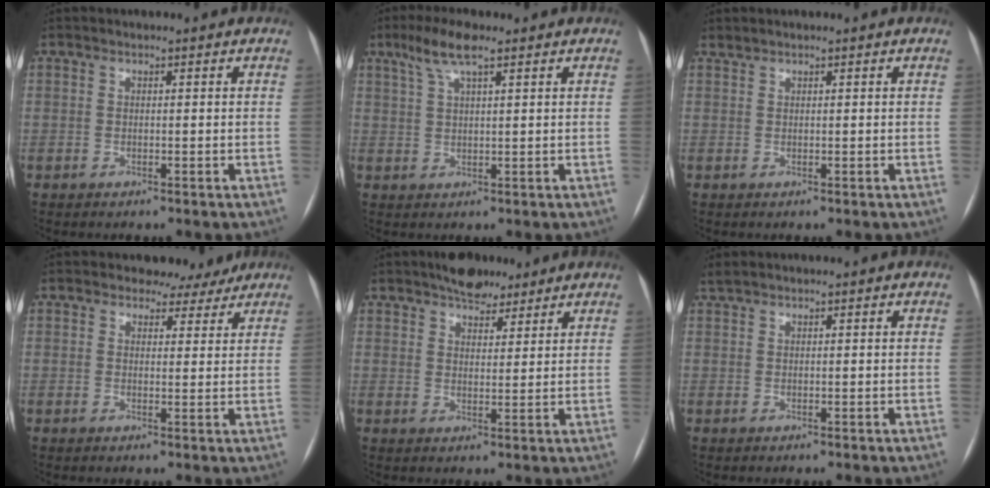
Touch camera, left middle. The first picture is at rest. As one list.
[{"total": 5.4, "force": [3.5, 0.7, 4.1], "torque": [-0.090, 0.016, 0.068]}, {"total": 0.5, "force": [0.5, 0.0, 0.0], "torque": [-0.005, 0.008, 0.014]}, {"total": 4.2, "force": [3.6, 2.1, 0.4], "torque": [0.000, 0.000, 0.035]}, {"total": 5.6, "force": [4.5, 2.6, 2.3], "torque": [-0.036, 0.010, 0.074]}, {"total": 0.9, "force": [0.9, 0.0, 0.3], "torque": [-0.013, 0.019, 0.024]}]